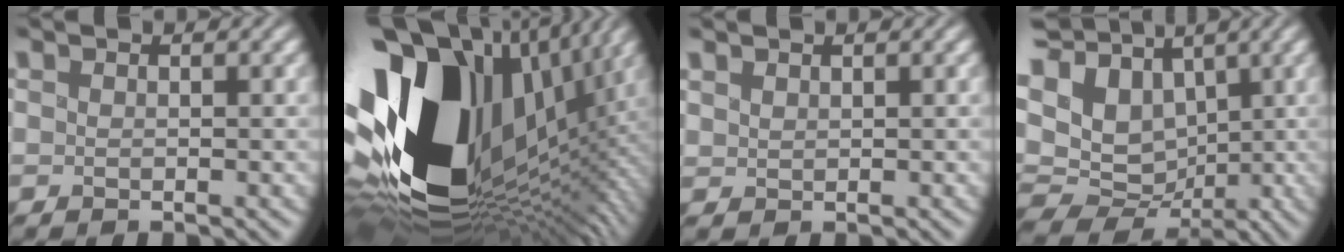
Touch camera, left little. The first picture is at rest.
{"total": 19.7, "force": [1.1, 12.3, 15.4], "torque": [-0.294, -0.050, 0.049]}
{"total": 0.9, "force": [0.9, 0.3, 0.1], "torque": [-0.005, 0.000, 0.022]}
{"total": 14.0, "force": [2.7, 10.7, 8.6], "torque": [-0.186, 0.014, 0.061]}